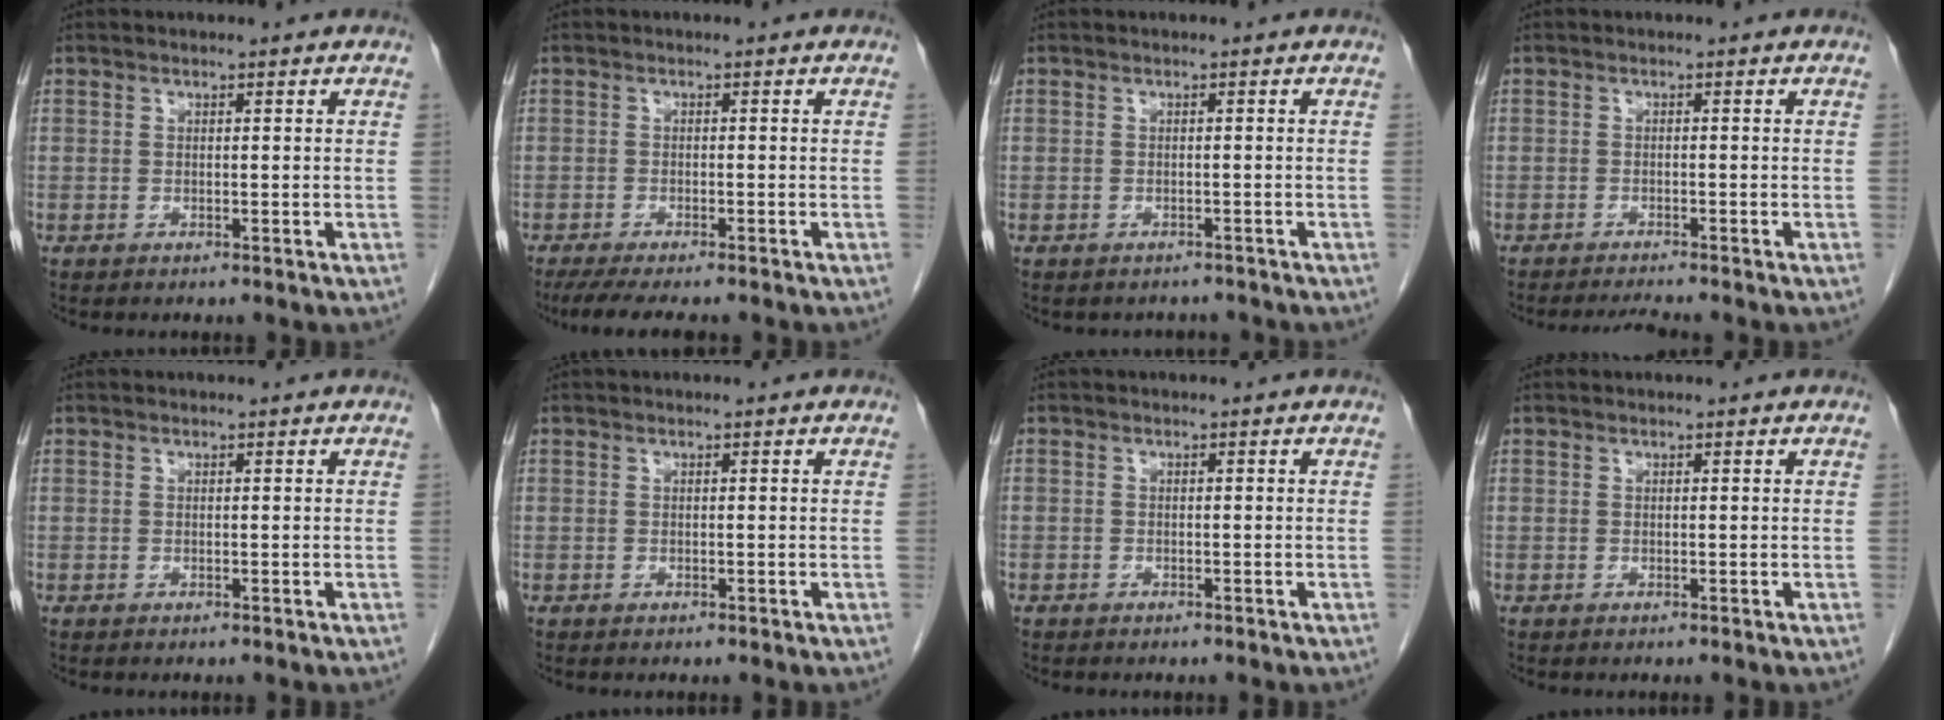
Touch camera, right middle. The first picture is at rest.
{"total": 7.4, "force": [-6.0, 1.1, 4.1], "torque": [-0.062, -0.016, -0.092]}
{"total": 2.4, "force": [-2.2, 1.0, 0.0], "torque": [-0.003, -0.001, -0.030]}
{"total": 2.7, "force": [-2.5, -0.7, 0.7], "torque": [-0.019, -0.014, -0.041]}
{"total": 0.0}
{"total": 0.0}
{"total": 0.8, "force": [-0.6, 0.5, 0.1], "torque": [-0.008, 0.003, -0.011]}
{"total": 0.0}